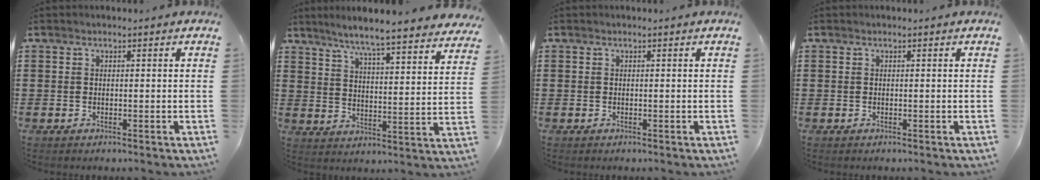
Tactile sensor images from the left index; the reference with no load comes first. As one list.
[{"total": 5.7, "force": [5.2, -0.7, 2.3], "torque": [-0.070, -0.040, 0.083]}, {"total": 0.0}, {"total": 0.0}]